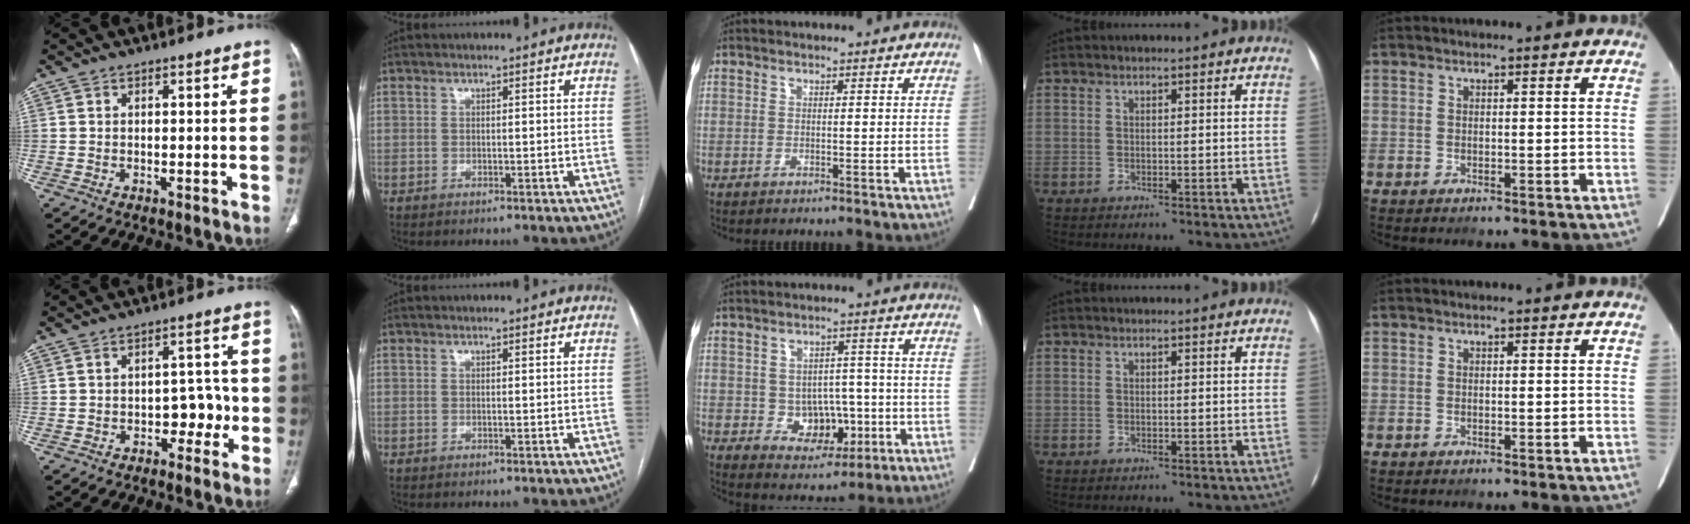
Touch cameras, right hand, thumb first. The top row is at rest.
{"thumb": {"total": 4.9, "force": [-1.7, 3.3, 3.1], "torque": [-0.014, 0.027, -0.027]}, "middle": {"total": 6.8, "force": [-1.4, 5.1, 4.3], "torque": [-0.050, 0.012, -0.009]}}